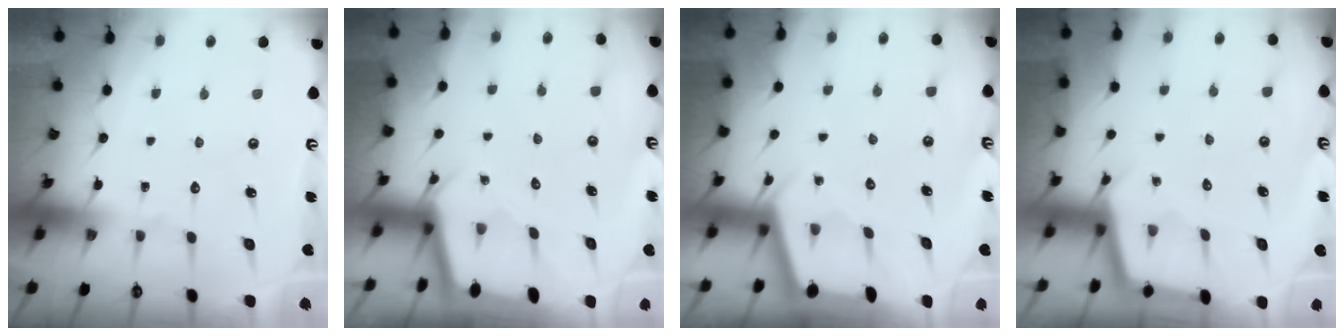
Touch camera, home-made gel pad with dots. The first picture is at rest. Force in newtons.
{"total": 2.4, "press": 2.4, "slide": 0.1}
{"total": 2.2, "press": 2.2, "slide": 0.1}
{"total": 2.3, "press": 2.3, "slide": 0.1}